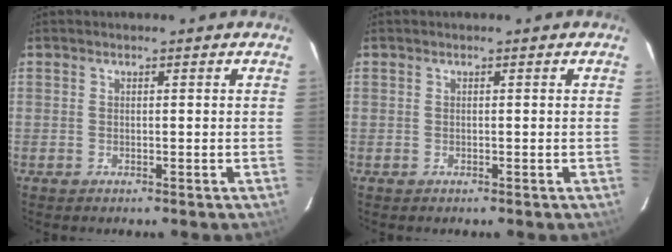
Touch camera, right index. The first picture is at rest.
{"total": 0.0}